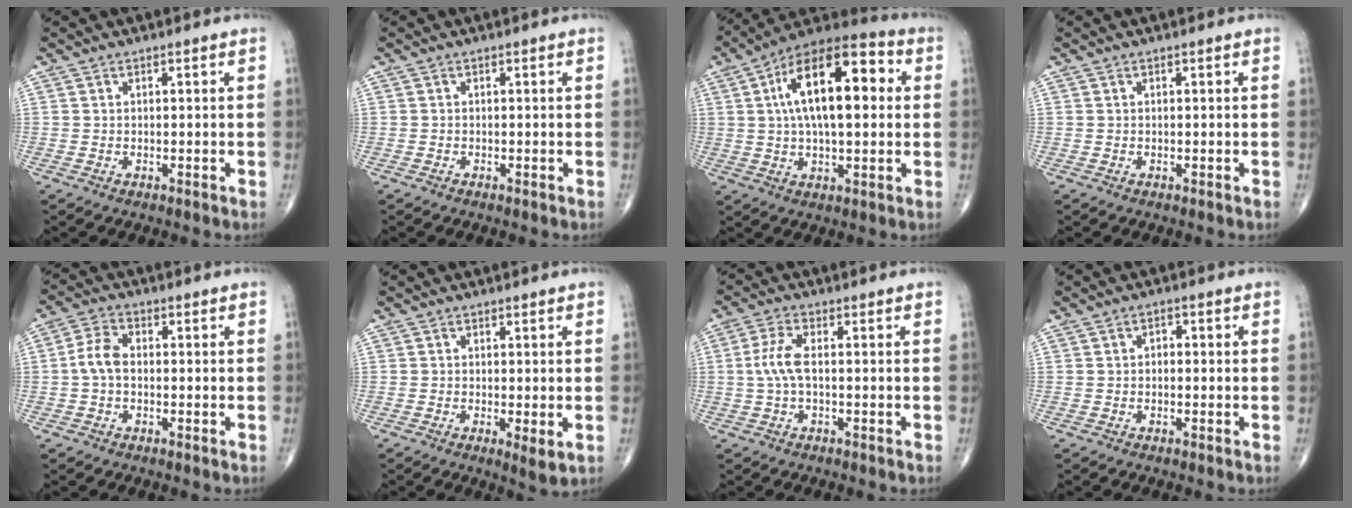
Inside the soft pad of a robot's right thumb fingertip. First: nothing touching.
{"total": 0.0}
{"total": 20.0, "force": [3.7, 8.9, 17.5], "torque": [-0.271, 0.025, 0.049]}
{"total": 0.0}
{"total": 5.0, "force": [-0.5, 3.1, 3.9], "torque": [-0.077, 0.017, -0.017]}
{"total": 3.1, "force": [-0.5, 0.8, 3.0], "torque": [-0.052, -0.014, -0.011]}
{"total": 5.0, "force": [-0.1, 1.8, 4.7], "torque": [-0.118, 0.011, -0.007]}
{"total": 1.4, "force": [-0.1, 1.0, 1.0], "torque": [-0.008, 0.007, -0.006]}